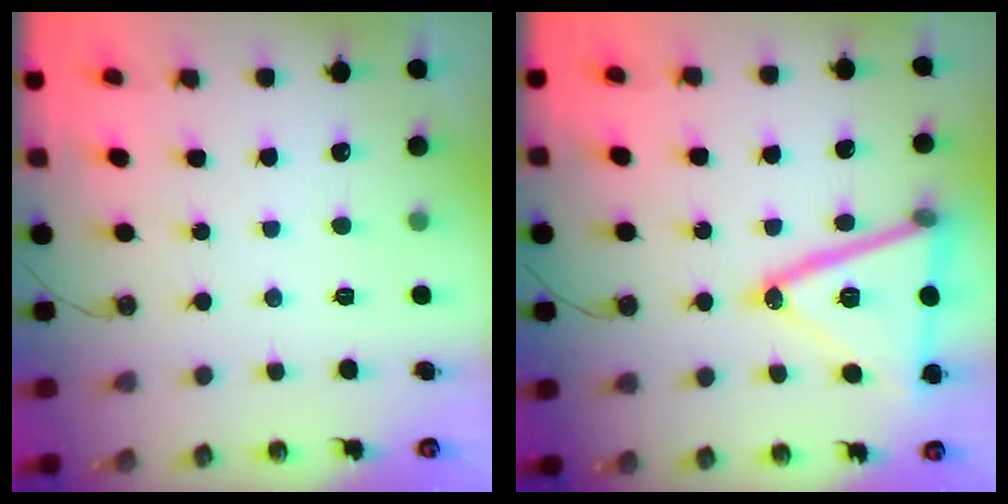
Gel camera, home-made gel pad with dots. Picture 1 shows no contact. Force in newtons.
{"total": 21.9, "press": 21.6, "slide": 3.3}